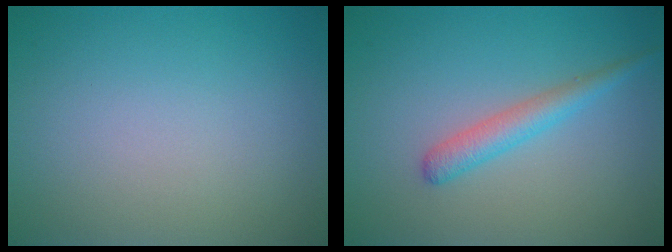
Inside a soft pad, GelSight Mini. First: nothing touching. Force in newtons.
{"total": 2.3, "press": 2.3, "slide": 0.1}